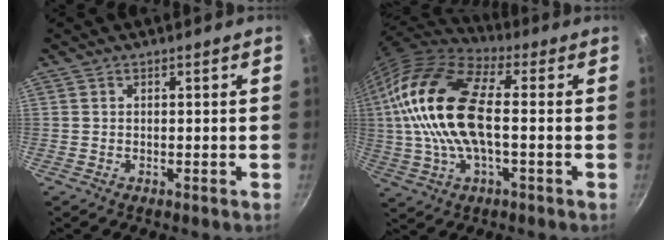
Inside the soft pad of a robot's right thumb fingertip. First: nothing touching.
{"total": 19.8, "force": [1.1, 9.4, 17.4], "torque": [-0.341, 0.023, 0.009]}